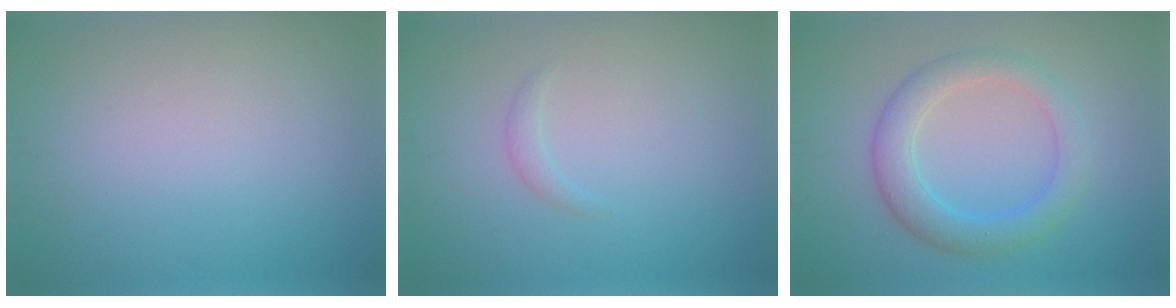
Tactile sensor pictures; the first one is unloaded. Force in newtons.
{"total": 0.8, "press": 0.8, "slide": 0.1}
{"total": 4.3, "press": 4.3, "slide": 0.1}